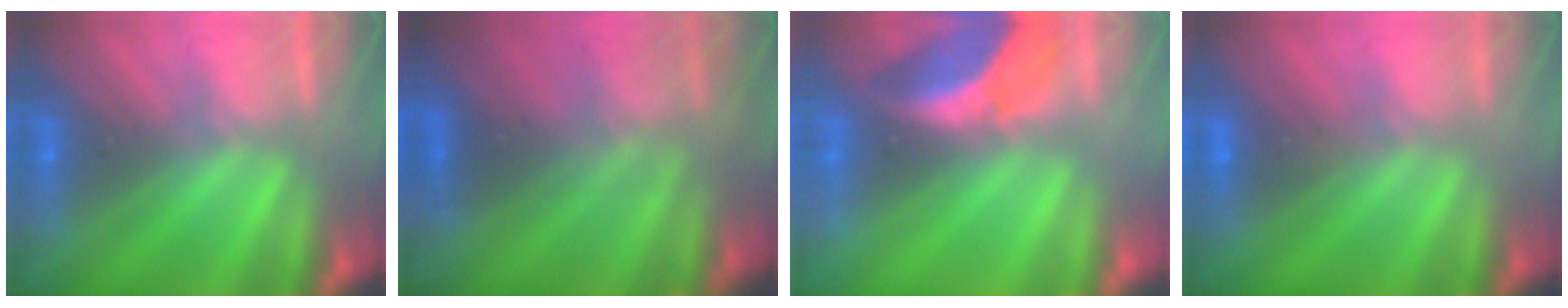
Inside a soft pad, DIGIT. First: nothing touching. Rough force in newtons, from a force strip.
{"total": 4.4}
{"total": 2.3}
{"total": 3.1}